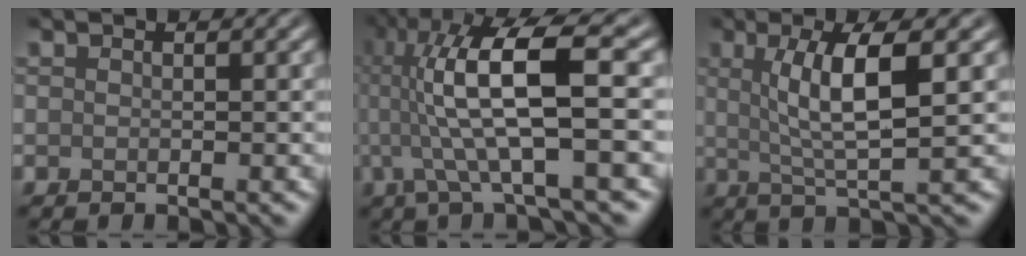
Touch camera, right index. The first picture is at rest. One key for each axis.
{"total": 10.6, "fx": 1.1, "fy": 2.4, "fz": 10.3, "tx": -0.180, "ty": 0.014, "tz": 0.021}
{"total": 6.3, "fx": 1.4, "fy": 1.3, "fz": 6.0, "tx": -0.105, "ty": 0.002, "tz": 0.028}